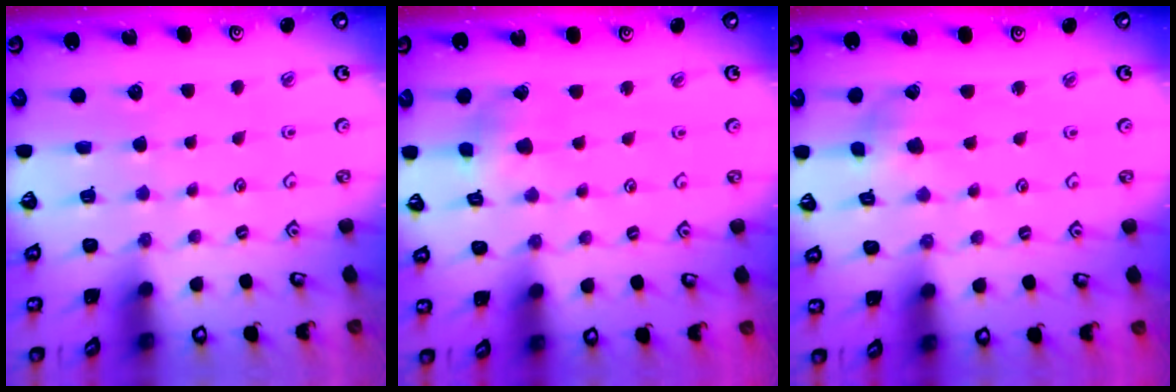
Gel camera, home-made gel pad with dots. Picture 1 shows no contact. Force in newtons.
{"total": 2.8, "press": 2.8, "slide": 0.3}
{"total": 2.5, "press": 2.4, "slide": 0.5}